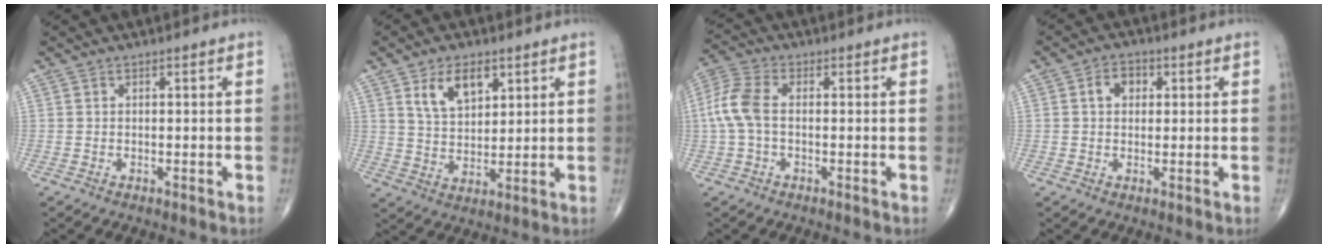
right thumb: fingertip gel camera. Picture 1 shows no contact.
{"total": 8.5, "force": [4.2, 4.8, 5.6], "torque": [-0.079, -0.022, 0.081]}
{"total": 7.5, "force": [-0.1, 4.3, 6.1], "torque": [-0.153, 0.022, -0.008]}
{"total": 4.2, "force": [1.0, 3.1, 2.6], "torque": [-0.032, 0.010, 0.012]}